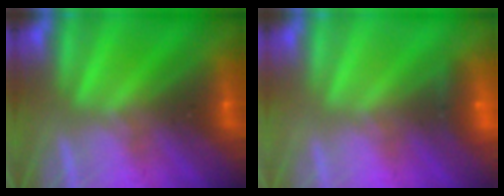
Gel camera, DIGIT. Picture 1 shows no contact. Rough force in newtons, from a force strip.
{"total": 2.3}